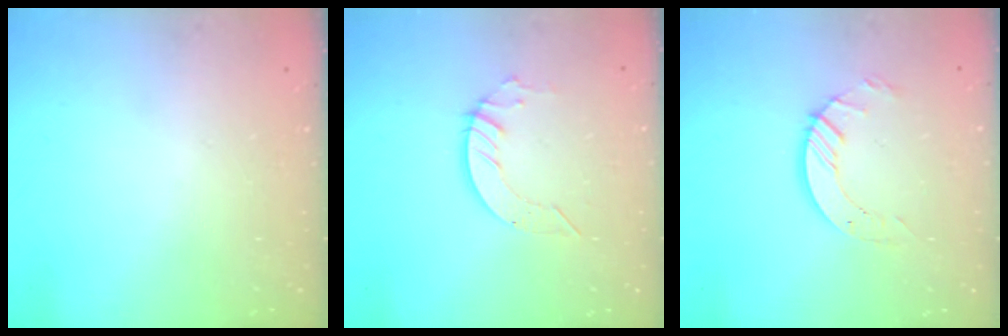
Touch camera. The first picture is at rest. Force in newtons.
{"total": 5.2, "press": 5.2, "slide": 0.3}
{"total": 7.0, "press": 7.0, "slide": 0.6}